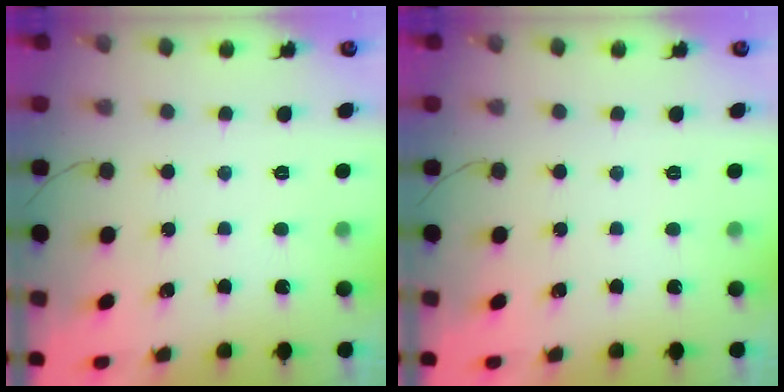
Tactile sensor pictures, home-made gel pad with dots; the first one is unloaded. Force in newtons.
{"total": 0.0}